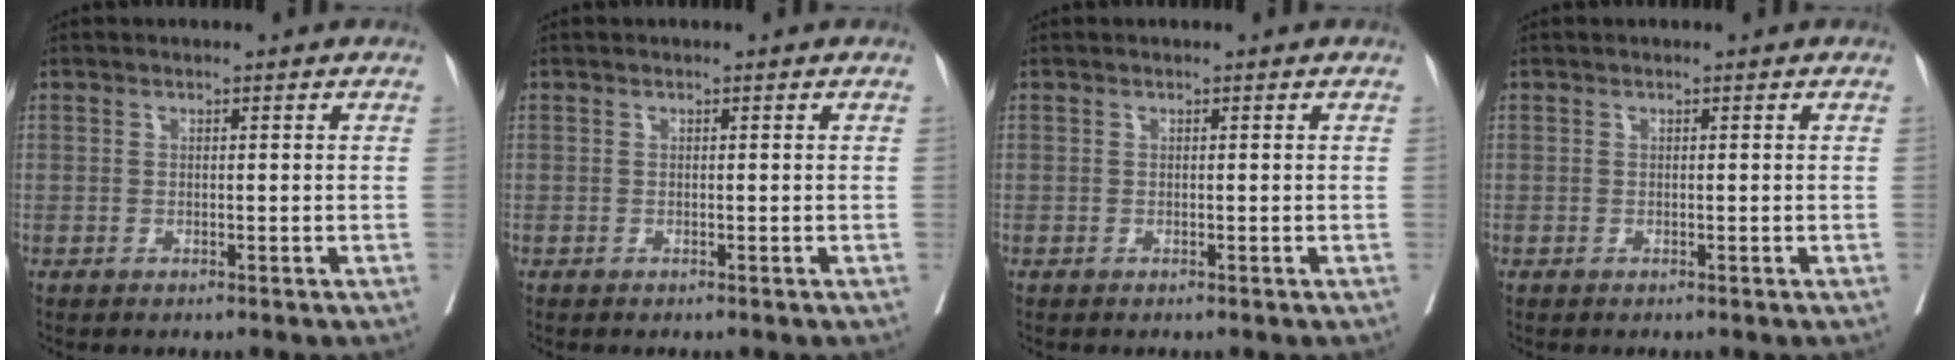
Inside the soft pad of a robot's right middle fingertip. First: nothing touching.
{"total": 0.0}
{"total": 0.0}
{"total": 0.0}